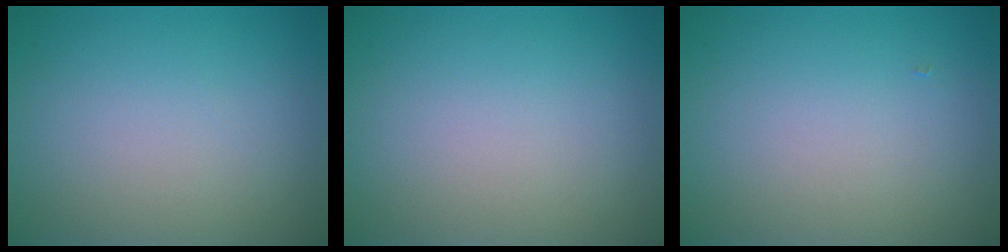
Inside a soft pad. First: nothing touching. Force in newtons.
{"total": 0.0}
{"total": 0.0}